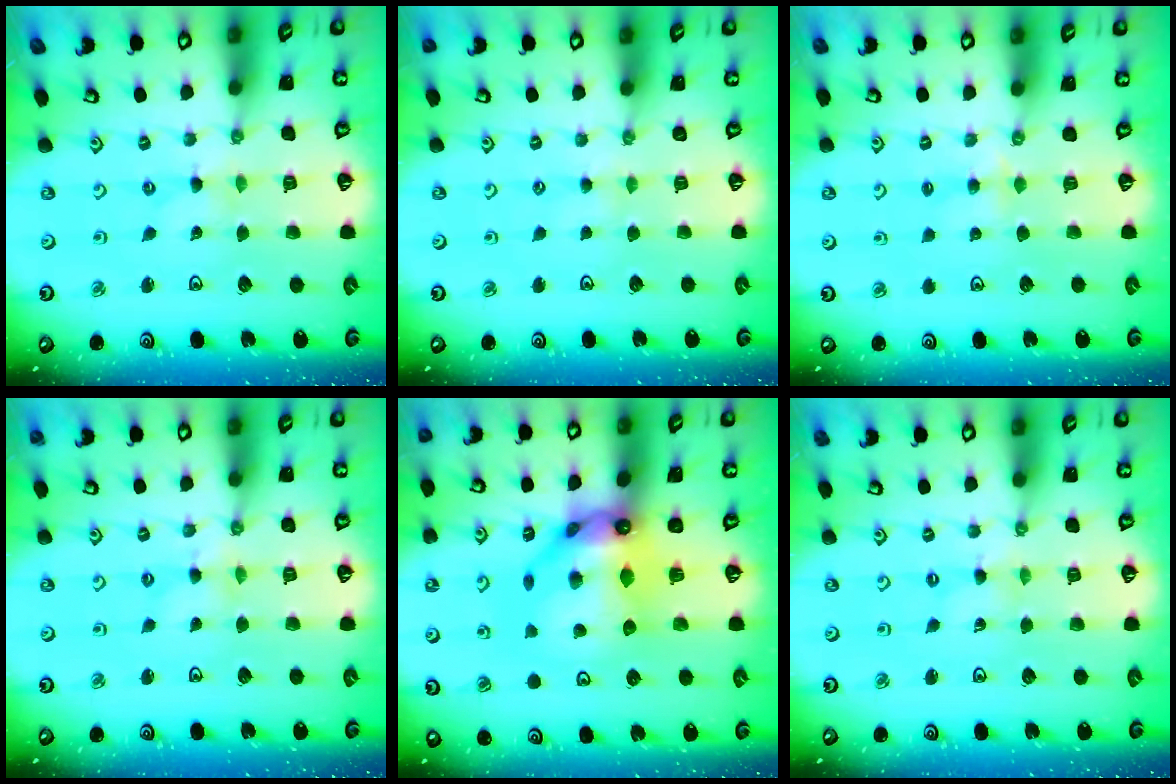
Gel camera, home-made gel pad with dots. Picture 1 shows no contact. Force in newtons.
{"total": 2.1, "press": 2.1, "slide": 0.4}
{"total": 2.6, "press": 2.5, "slide": 0.4}
{"total": 1.6, "press": 1.6, "slide": 0.2}
{"total": 14.1, "press": 14.0, "slide": 1.6}
{"total": 0.0}